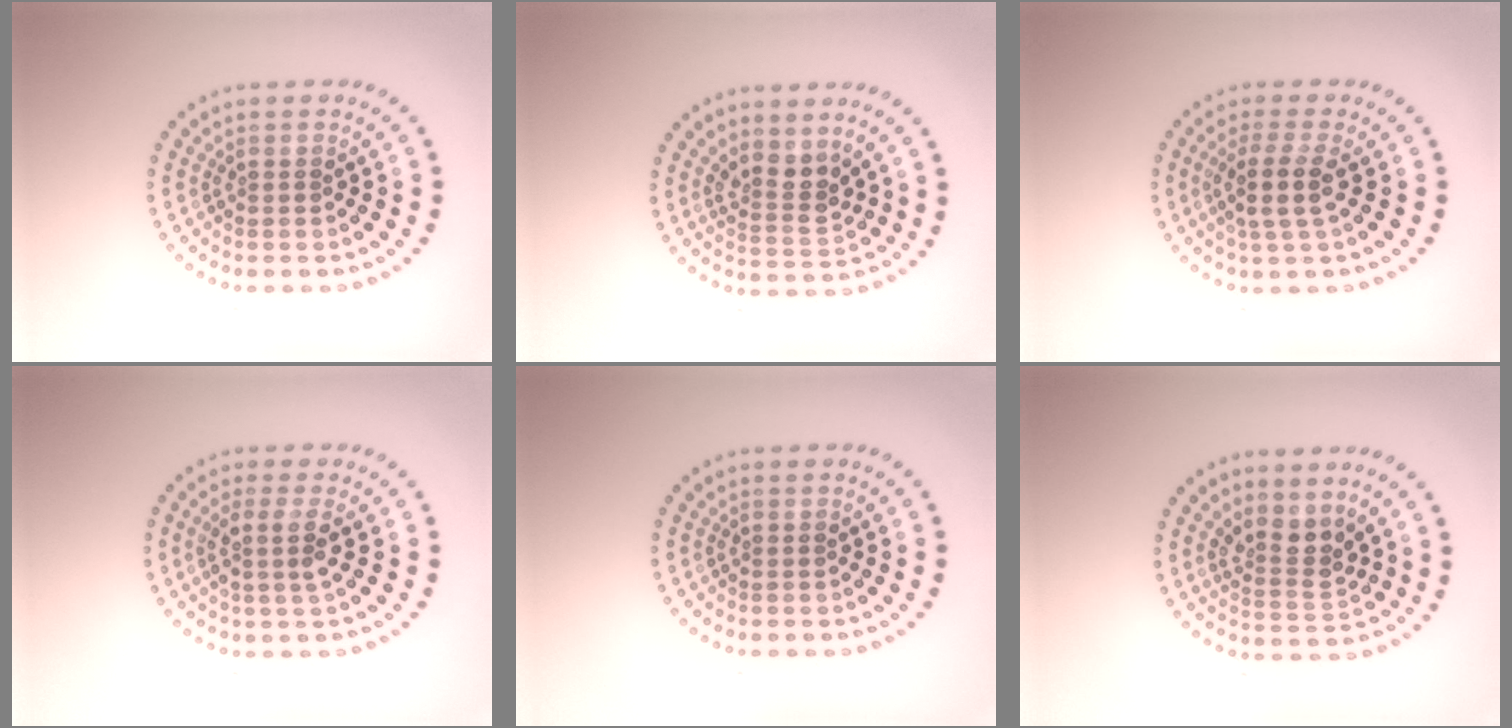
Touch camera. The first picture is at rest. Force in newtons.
{"total": 2.7, "press": 2.2, "slide": 1.6}
{"total": 2.8, "press": 2.3, "slide": 1.6}
{"total": 2.3, "press": 1.8, "slide": 1.4}
{"total": 0.0}
{"total": 2.7, "press": 2.1, "slide": 1.7}